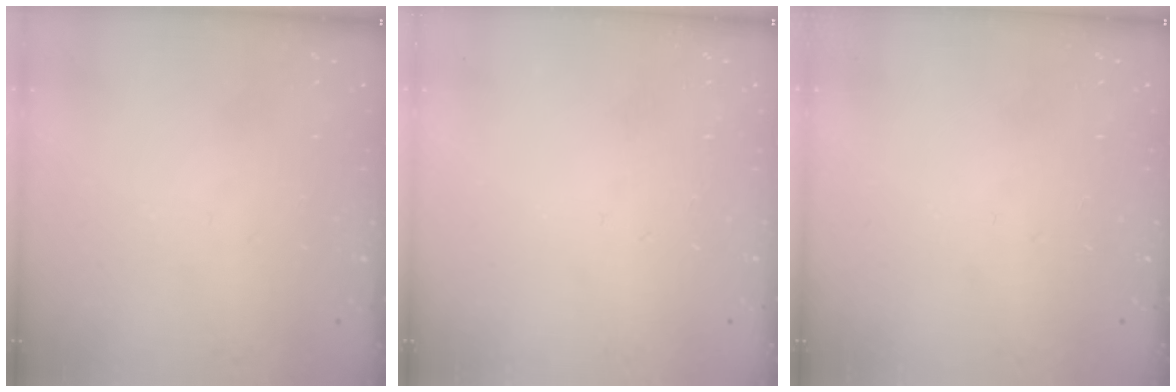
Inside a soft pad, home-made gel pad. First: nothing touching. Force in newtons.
{"total": 0.0}
{"total": 0.0}